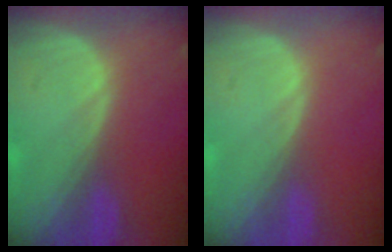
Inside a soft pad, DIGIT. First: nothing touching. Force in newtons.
{"total": 0.0}